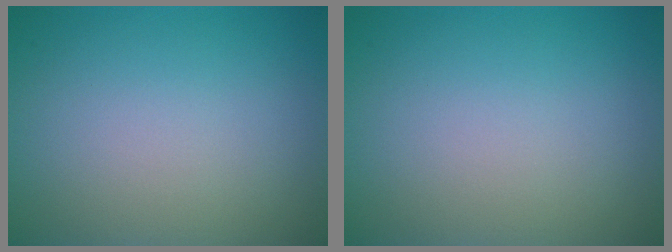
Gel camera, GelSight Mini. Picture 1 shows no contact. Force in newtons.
{"total": 0.0}